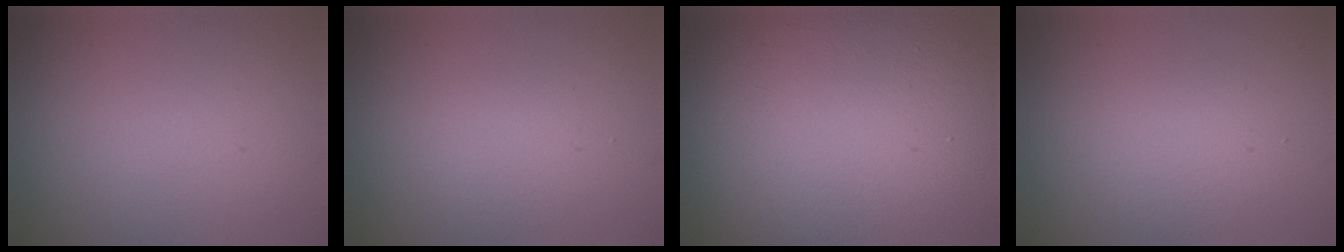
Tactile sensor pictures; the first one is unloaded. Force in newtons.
{"total": 1.9, "press": 1.9, "slide": 0.2}
{"total": 18.0, "press": 17.9, "slide": 1.0}
{"total": 2.4, "press": 2.4, "slide": 0.2}